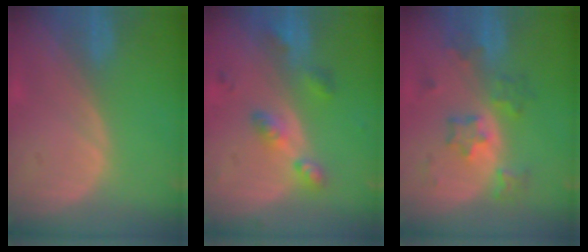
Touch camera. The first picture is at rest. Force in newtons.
{"total": 5.3, "press": 5.2, "slide": 0.9}
{"total": 6.1, "press": 5.9, "slide": 1.2}